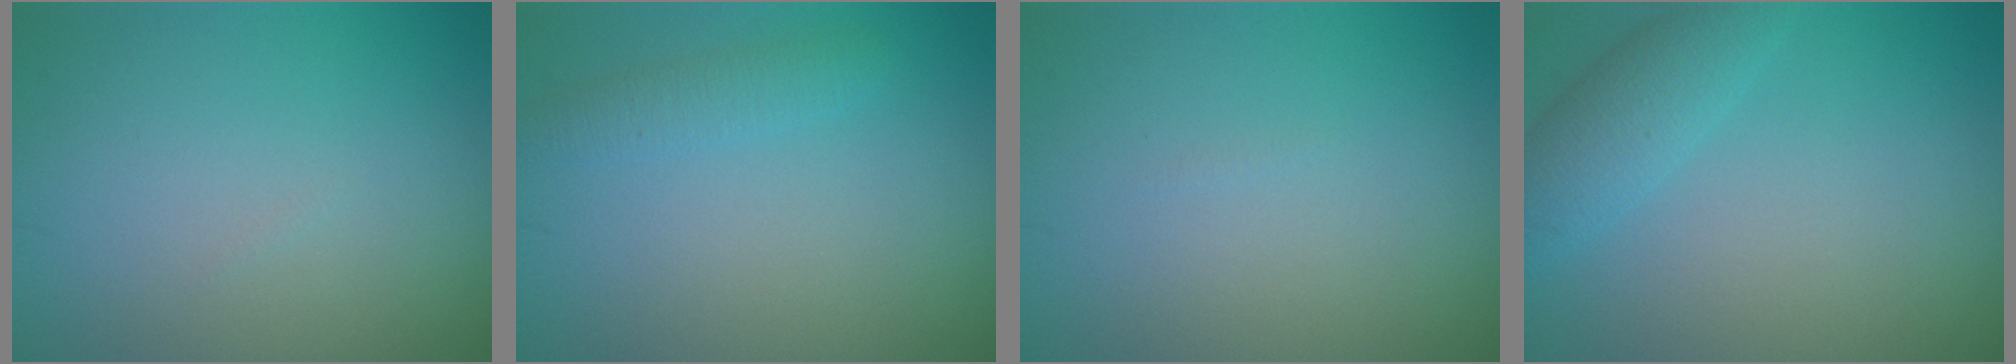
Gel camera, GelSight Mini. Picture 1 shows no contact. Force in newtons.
{"total": 1.6, "press": 1.6, "slide": 0.0}
{"total": 0.0}
{"total": 3.0, "press": 3.0, "slide": 0.2}